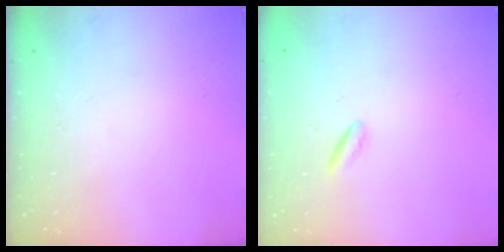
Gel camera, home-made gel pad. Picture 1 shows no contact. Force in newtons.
{"total": 0.8, "press": 0.5, "slide": 0.6}